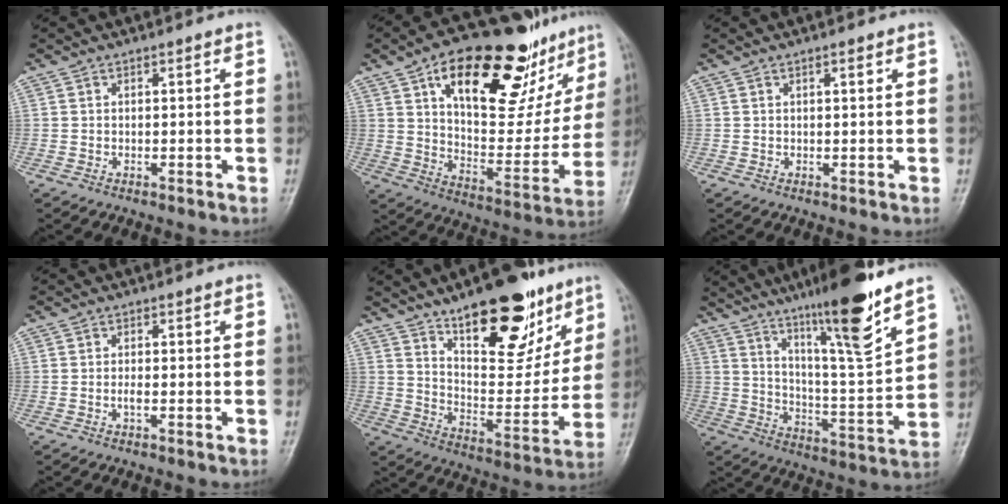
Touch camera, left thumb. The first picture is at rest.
{"total": 29.4, "force": [16.3, 13.4, 20.6], "torque": [-0.247, -0.026, 0.251]}
{"total": 0.9, "force": [0.5, 0.3, 0.7], "torque": [-0.012, -0.001, 0.008]}
{"total": 1.1, "force": [-0.3, 0.4, 0.9], "torque": [-0.020, -0.001, -0.008]}
{"total": 24.5, "force": [15.3, 9.5, 16.6], "torque": [-0.200, -0.068, 0.249]}
{"total": 17.9, "force": [12.4, 1.5, 12.8], "torque": [-0.189, -0.074, 0.205]}